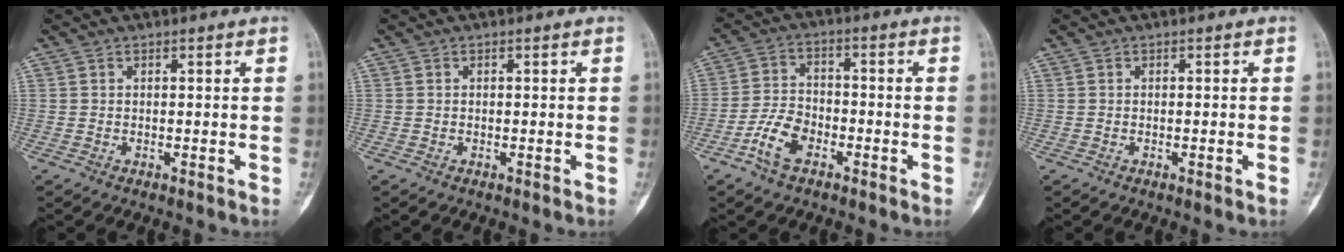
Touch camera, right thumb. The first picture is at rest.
{"total": 0.0}
{"total": 7.1, "force": [-3.9, 4.1, 4.2], "torque": [-0.079, 0.023, -0.080]}
{"total": 1.2, "force": [-0.3, 0.1, 1.2], "torque": [-0.020, 0.000, -0.002]}